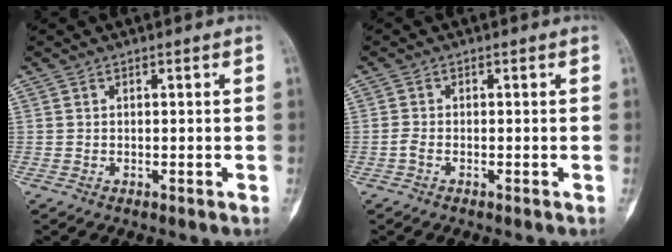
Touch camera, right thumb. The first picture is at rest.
{"total": 1.2, "force": [-0.6, 0.5, 0.9], "torque": [-0.023, 0.002, -0.017]}